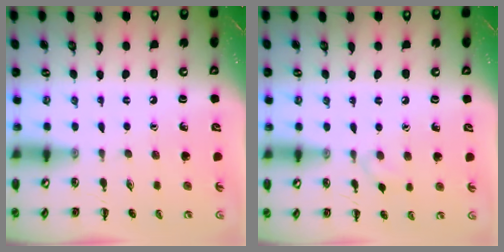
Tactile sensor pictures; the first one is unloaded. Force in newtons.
{"total": 4.2, "press": 3.9, "slide": 1.5}